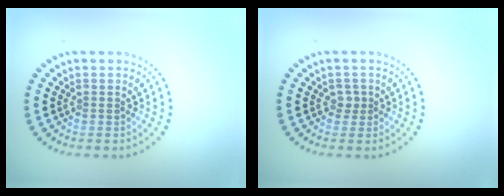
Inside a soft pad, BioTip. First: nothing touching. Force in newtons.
{"total": 0.9, "press": 0.7, "slide": 0.6}